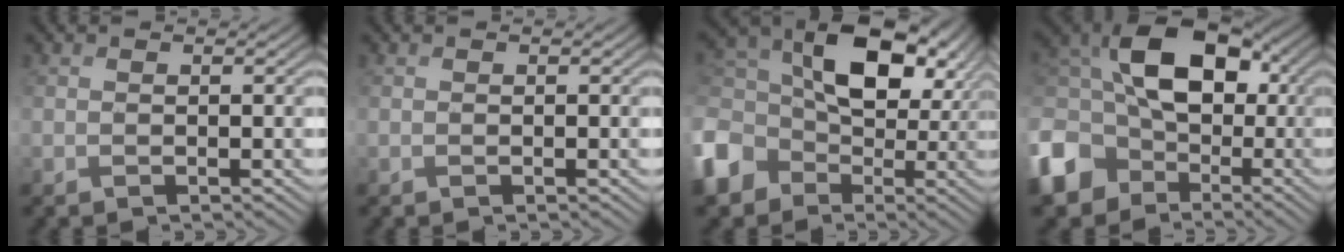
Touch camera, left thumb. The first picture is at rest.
{"total": 0.0}
{"total": 15.7, "force": [-0.3, 12.1, 10.0], "torque": [-0.238, -0.008, -0.012]}
{"total": 16.2, "force": [-3.4, 12.4, 9.9], "torque": [-0.239, -0.012, -0.075]}